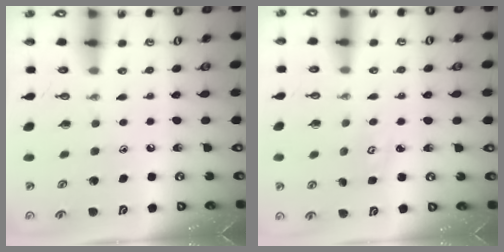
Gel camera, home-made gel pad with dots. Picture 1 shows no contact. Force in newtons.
{"total": 2.3, "press": 2.3, "slide": 0.4}